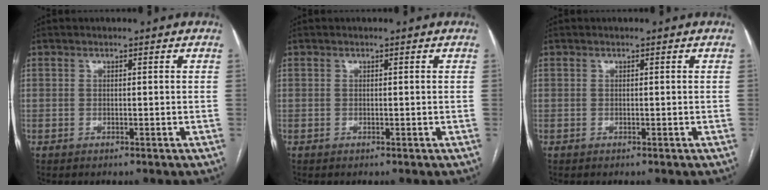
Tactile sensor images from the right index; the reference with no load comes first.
{"total": 0.0}
{"total": 0.0}